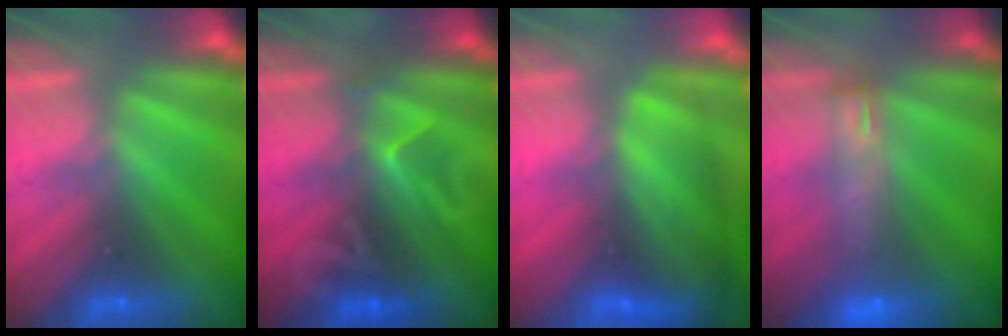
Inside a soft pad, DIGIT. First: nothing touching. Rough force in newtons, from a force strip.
{"total": 2.4}
{"total": 9.1}
{"total": 8.7}